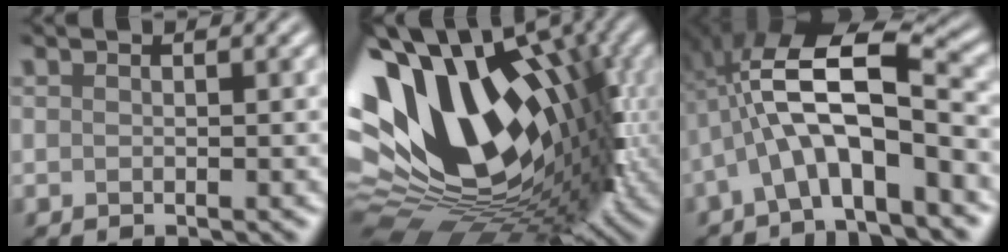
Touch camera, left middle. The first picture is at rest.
{"total": 17.8, "force": [4.6, 10.2, 13.8], "torque": [-0.245, 0.030, 0.083]}
{"total": 8.9, "force": [-1.6, 2.9, 8.2], "torque": [-0.158, 0.034, -0.024]}